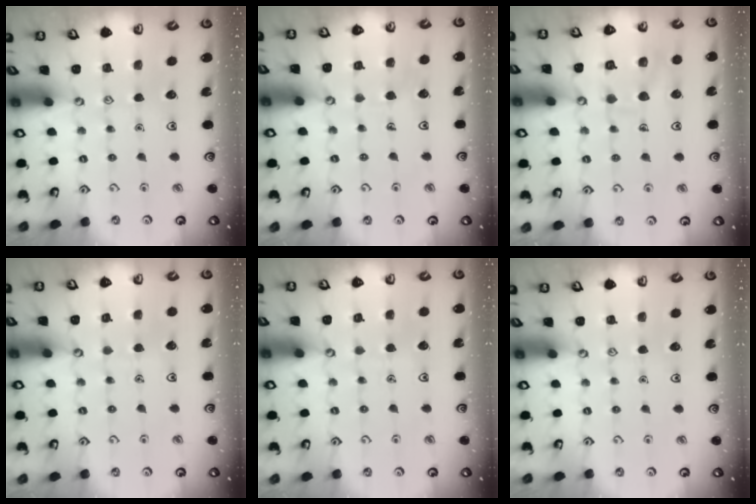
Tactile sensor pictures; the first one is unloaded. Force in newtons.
{"total": 3.4, "press": 3.4, "slide": 0.2}
{"total": 10.6, "press": 10.6, "slide": 0.9}
{"total": 2.7, "press": 2.7, "slide": 0.2}
{"total": 2.7, "press": 2.7, "slide": 0.2}
{"total": 0.0}